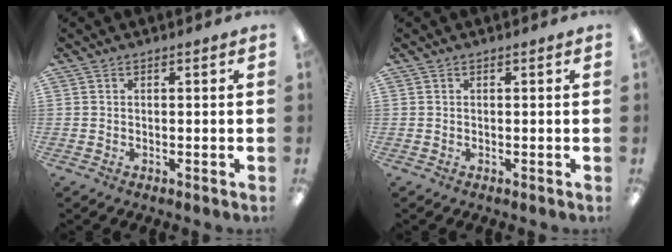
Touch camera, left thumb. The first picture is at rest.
{"total": 0.0}